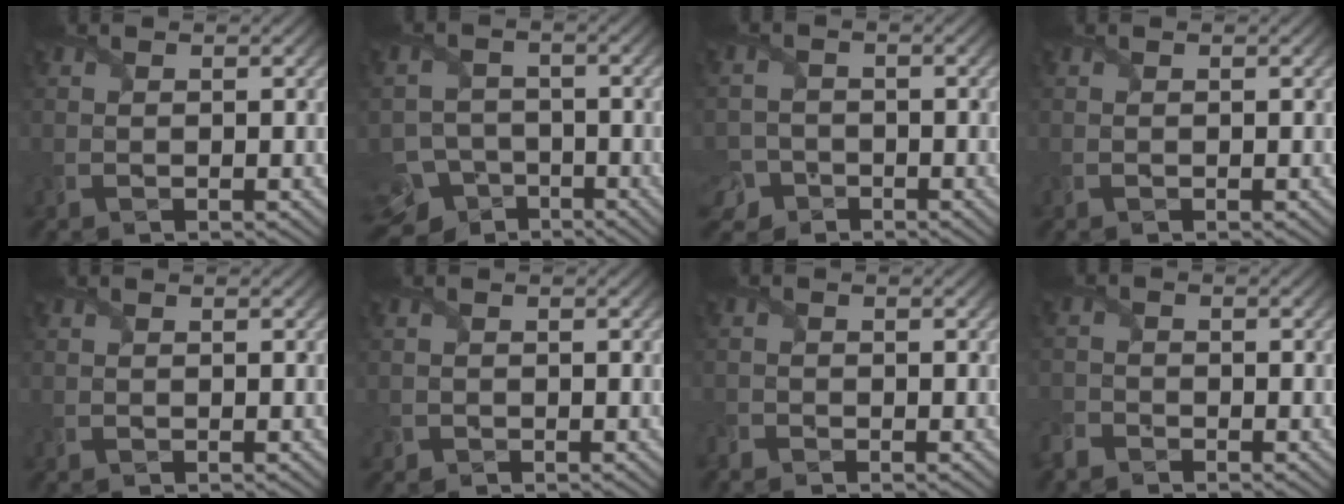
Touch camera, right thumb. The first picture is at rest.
{"total": 9.8, "force": [-7.1, 6.5, 1.9], "torque": [-0.045, -0.029, -0.104]}
{"total": 4.2, "force": [-2.6, 3.1, 1.1], "torque": [-0.019, -0.003, -0.051]}
{"total": 0.0}
{"total": 0.0}
{"total": 0.7, "force": [-0.4, 0.6, -0.1], "torque": [0.003, -0.002, -0.008]}
{"total": 0.9, "force": [-0.9, 0.3, 0.1], "torque": [-0.005, -0.002, -0.024]}
{"total": 2.3, "force": [-2.0, 1.1, 0.6], "torque": [-0.017, -0.005, -0.054]}